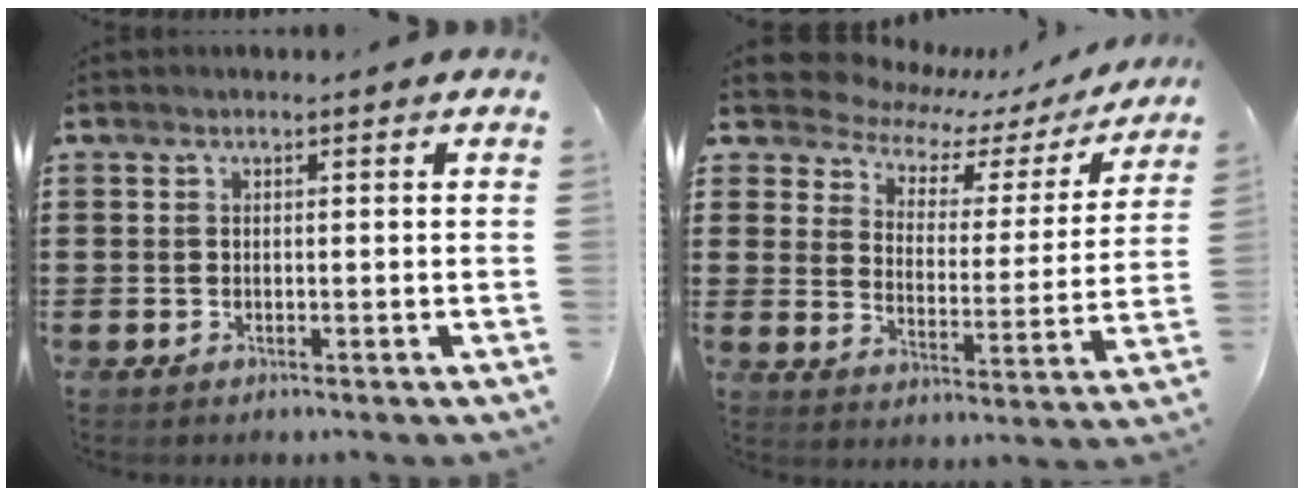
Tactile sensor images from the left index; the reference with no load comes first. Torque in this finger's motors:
{"motor_torque": [2.14, 0.00, 0.24, -0.01]}